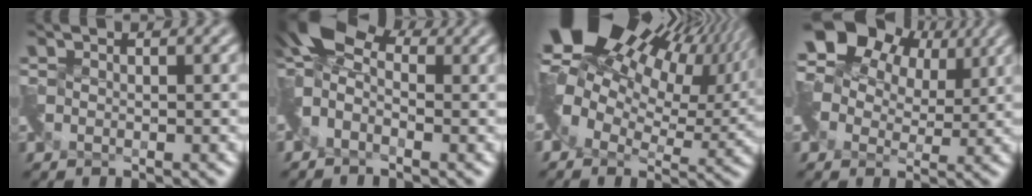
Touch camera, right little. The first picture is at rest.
{"total": 4.1, "force": [-0.2, 2.9, 2.8], "torque": [-0.054, 0.017, -0.020]}
{"total": 15.3, "force": [6.9, 9.0, 10.2], "torque": [-0.168, 0.037, 0.126]}
{"total": 7.8, "force": [2.9, 5.6, 4.5], "torque": [-0.077, 0.011, 0.050]}